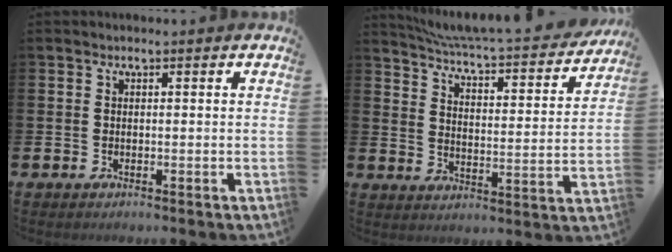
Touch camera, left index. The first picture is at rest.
{"total": 5.9, "force": [5.8, 0.2, 1.5], "torque": [-0.051, -0.053, 0.094]}